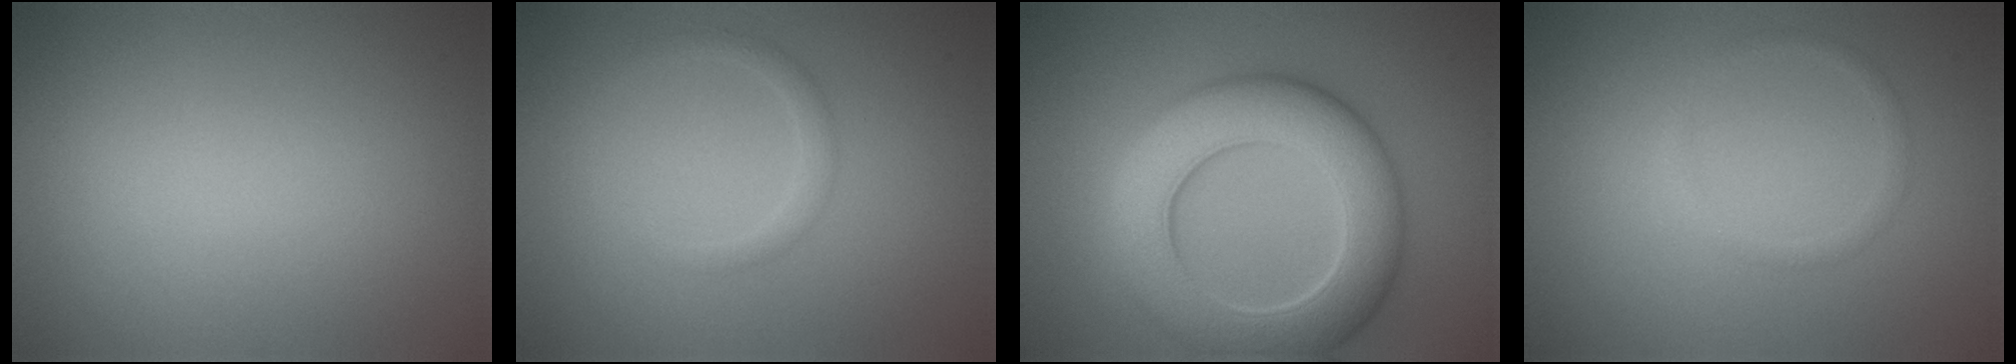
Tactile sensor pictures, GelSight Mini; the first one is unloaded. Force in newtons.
{"total": 1.2, "press": 1.2, "slide": 0.1}
{"total": 9.1, "press": 9.0, "slide": 0.7}
{"total": 1.0, "press": 1.0, "slide": 0.1}